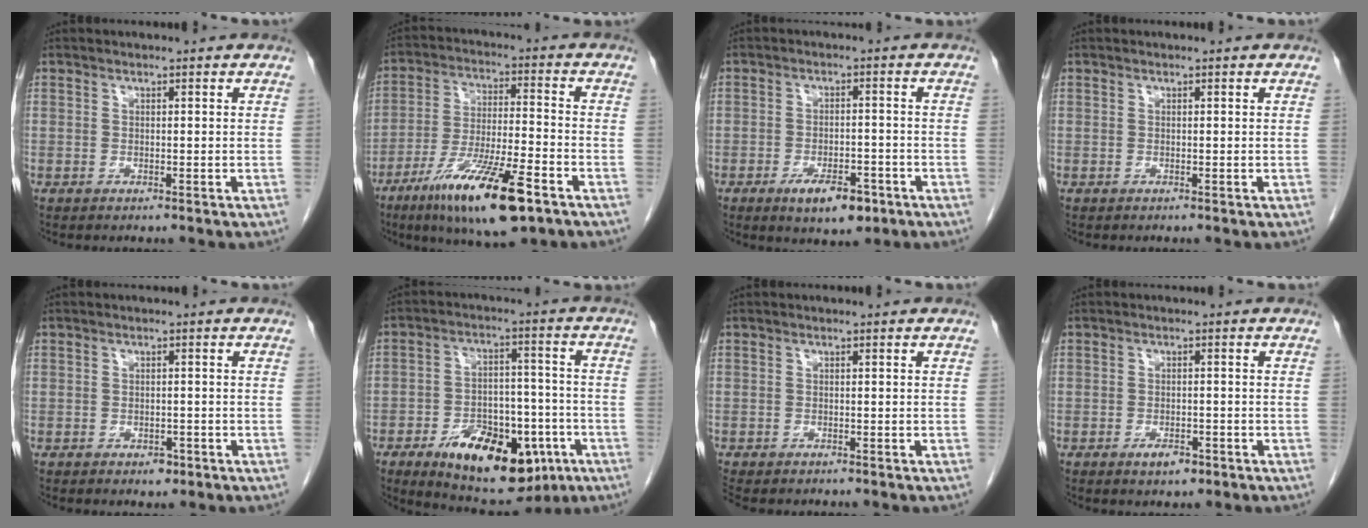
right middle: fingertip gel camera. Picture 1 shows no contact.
{"total": 15.9, "force": [-9.3, 2.4, 12.6], "torque": [-0.228, -0.031, -0.159]}
{"total": 6.7, "force": [-3.9, 2.7, 4.7], "torque": [-0.074, -0.003, -0.053]}
{"total": 0.0}
{"total": 1.8, "force": [-1.0, 1.1, 0.9], "torque": [-0.010, 0.003, -0.008]}
{"total": 19.2, "force": [-9.4, 10.3, 13.2], "torque": [-0.187, 0.015, -0.127]}
{"total": 3.0, "force": [-2.6, 1.1, 1.2], "torque": [-0.019, -0.009, -0.036]}
{"total": 2.6, "force": [-1.5, 1.2, 1.7], "torque": [-0.027, 0.002, -0.018]}